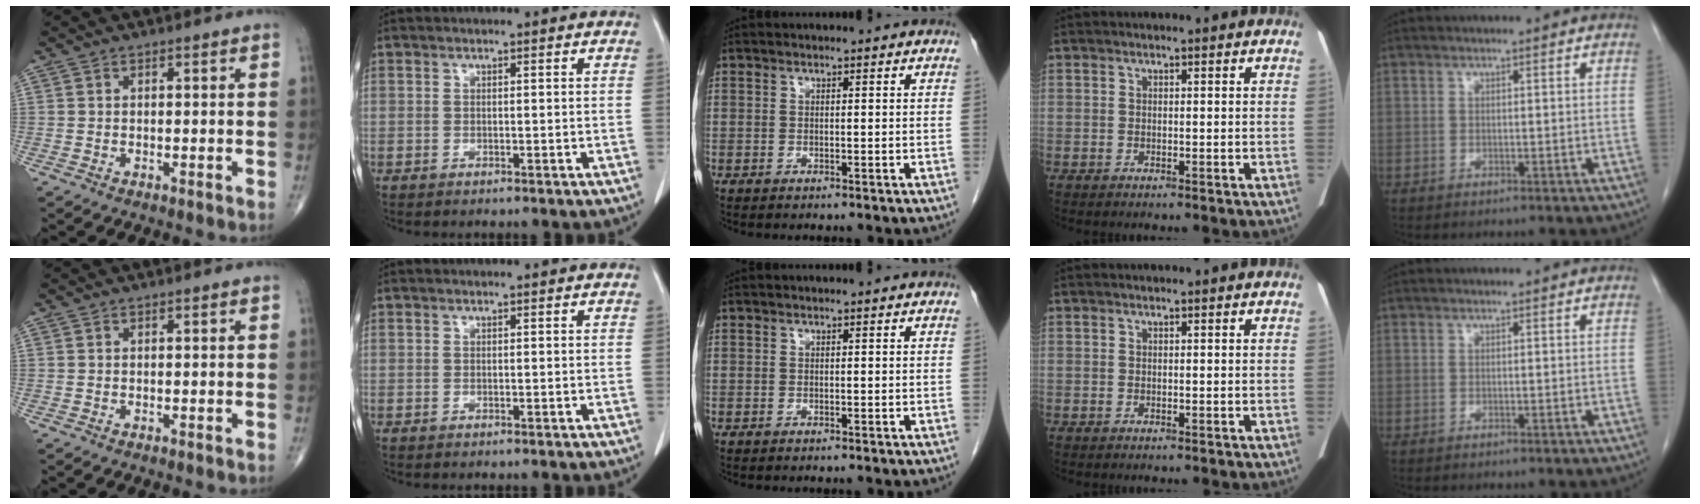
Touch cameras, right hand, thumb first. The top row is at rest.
{}